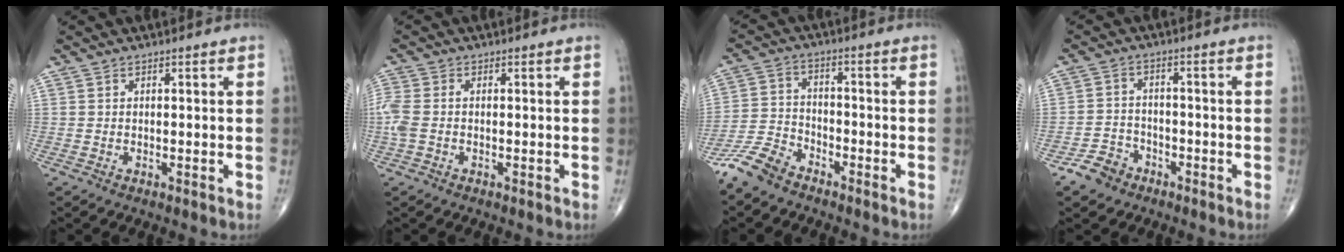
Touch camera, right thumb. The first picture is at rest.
{"total": 4.3, "force": [-0.5, 2.7, 3.3], "torque": [-0.104, 0.008, -0.012]}
{"total": 7.6, "force": [-6.5, 2.8, 2.7], "torque": [-0.059, 0.023, -0.142]}
{"total": 5.2, "force": [-3.6, 3.5, 1.1], "torque": [-0.003, 0.022, -0.068]}